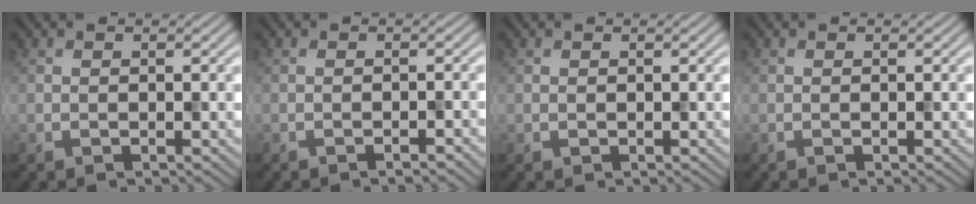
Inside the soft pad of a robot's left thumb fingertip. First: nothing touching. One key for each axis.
{"total": 1.2, "fx": -0.9, "fy": 0.1, "fz": 0.7, "tx": -0.011, "ty": 0.003, "tz": -0.017}
{"total": 0.0}
{"total": 0.0}